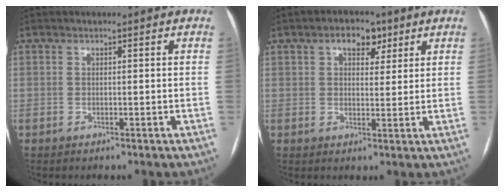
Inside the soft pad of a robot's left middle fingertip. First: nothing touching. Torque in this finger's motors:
{"motor_torque": [0.07, -0.04, 0.02, 0.01]}